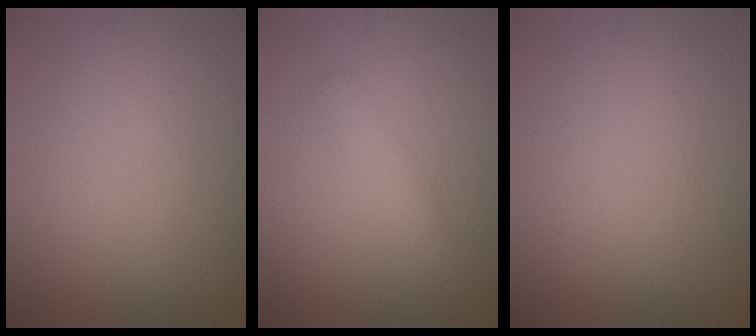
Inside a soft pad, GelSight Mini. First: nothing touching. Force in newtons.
{"total": 1.7, "press": 1.7, "slide": 0.0}
{"total": 0.0}